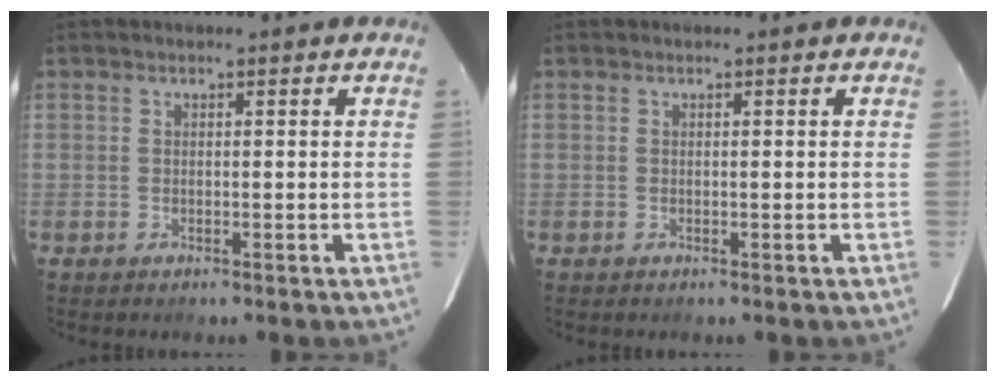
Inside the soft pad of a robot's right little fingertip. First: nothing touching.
{"total": 0.0}